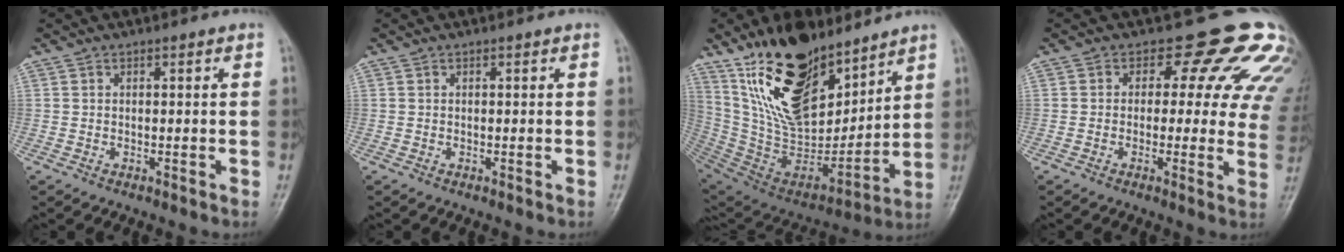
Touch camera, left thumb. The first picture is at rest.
{"total": 0.0}
{"total": 25.5, "force": [15.5, 12.1, 16.1], "torque": [-0.240, -0.077, 0.293]}
{"total": 14.5, "force": [9.0, 7.9, 8.2], "torque": [-0.036, -0.031, 0.080]}